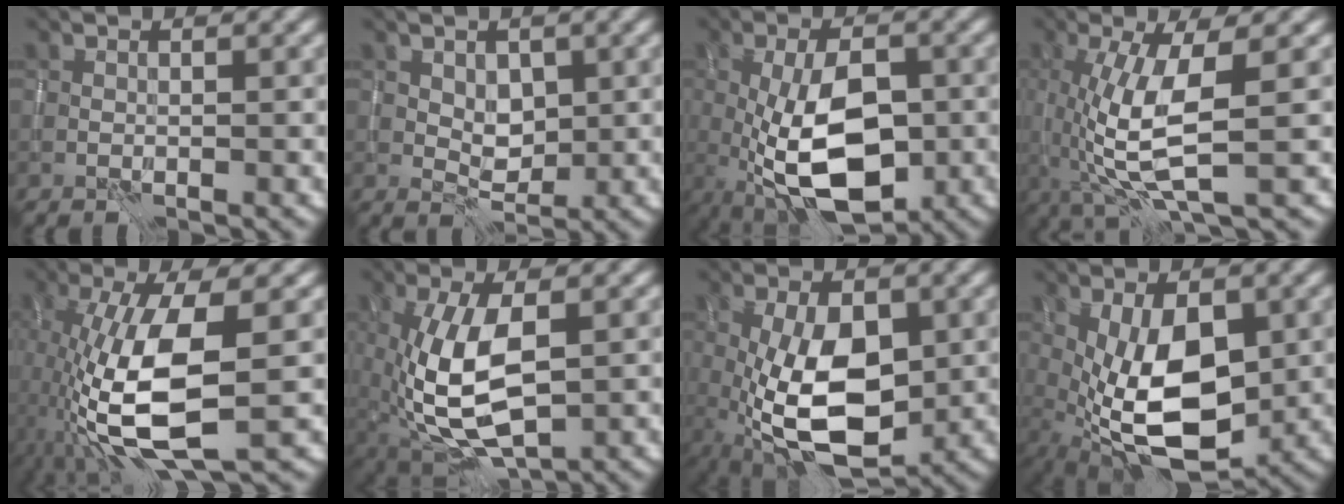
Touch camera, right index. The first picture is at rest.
{"total": 2.3, "force": [0.7, 1.6, 1.4], "torque": [-0.024, -0.005, 0.014]}
{"total": 10.2, "force": [-2.2, 4.7, 8.8], "torque": [-0.164, -0.010, -0.039]}
{"total": 6.9, "force": [-0.2, 1.9, 6.7], "torque": [-0.147, -0.005, -0.002]}
{"total": 10.7, "force": [-2.1, 3.8, 9.8], "torque": [-0.212, -0.015, -0.043]}
{"total": 8.9, "force": [-0.6, 4.3, 7.8], "torque": [-0.175, -0.009, -0.010]}
{"total": 9.7, "force": [-1.6, 4.7, 8.3], "torque": [-0.162, -0.005, -0.029]}
{"total": 9.1, "force": [-0.7, 4.4, 7.9], "torque": [-0.156, -0.013, -0.010]}